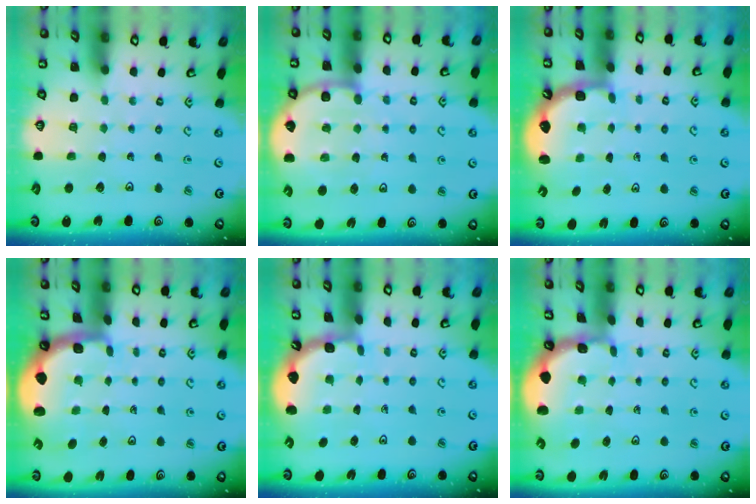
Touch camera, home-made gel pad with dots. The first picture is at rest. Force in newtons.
{"total": 6.9, "press": 6.7, "slide": 1.7}
{"total": 2.8, "press": 2.0, "slide": 2.0}
{"total": 2.7, "press": 2.2, "slide": 1.5}
{"total": 1.9, "press": 1.9, "slide": 0.2}
{"total": 1.3, "press": 1.3, "slide": 0.2}